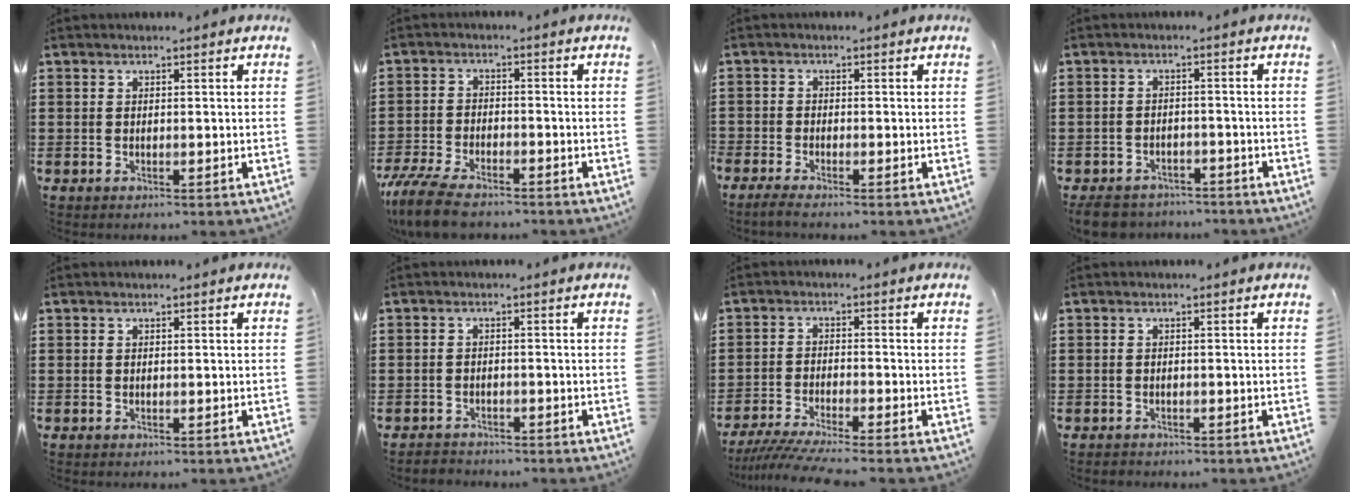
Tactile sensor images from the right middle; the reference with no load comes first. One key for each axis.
{"total": 6.3, "fx": -5.3, "fy": 1.6, "fz": 3.1, "tx": -0.080, "ty": -0.004, "tz": -0.108}
{"total": 1.3, "fx": -1.2, "fy": 0.1, "fz": 0.6, "tx": -0.018, "ty": 0.000, "tz": -0.025}
{"total": 3.7, "fx": -3.6, "fy": 0.9, "fz": 0.2, "tx": -0.014, "ty": 0.002, "tz": -0.078}
{"total": 0.0}
{"total": 1.8, "fx": -1.7, "fy": 0.5, "fz": -0.3, "tx": 0.000, "ty": 0.003, "tz": -0.040}
{"total": 4.8, "fx": -4.4, "fy": -0.2, "fz": 2.0, "tx": -0.046, "ty": -0.019, "tz": -0.088}
{"total": 0.7, "fx": -0.6, "fy": 0.4, "fz": -0.1, "tx": 0.001, "ty": 0.003, "tz": -0.016}